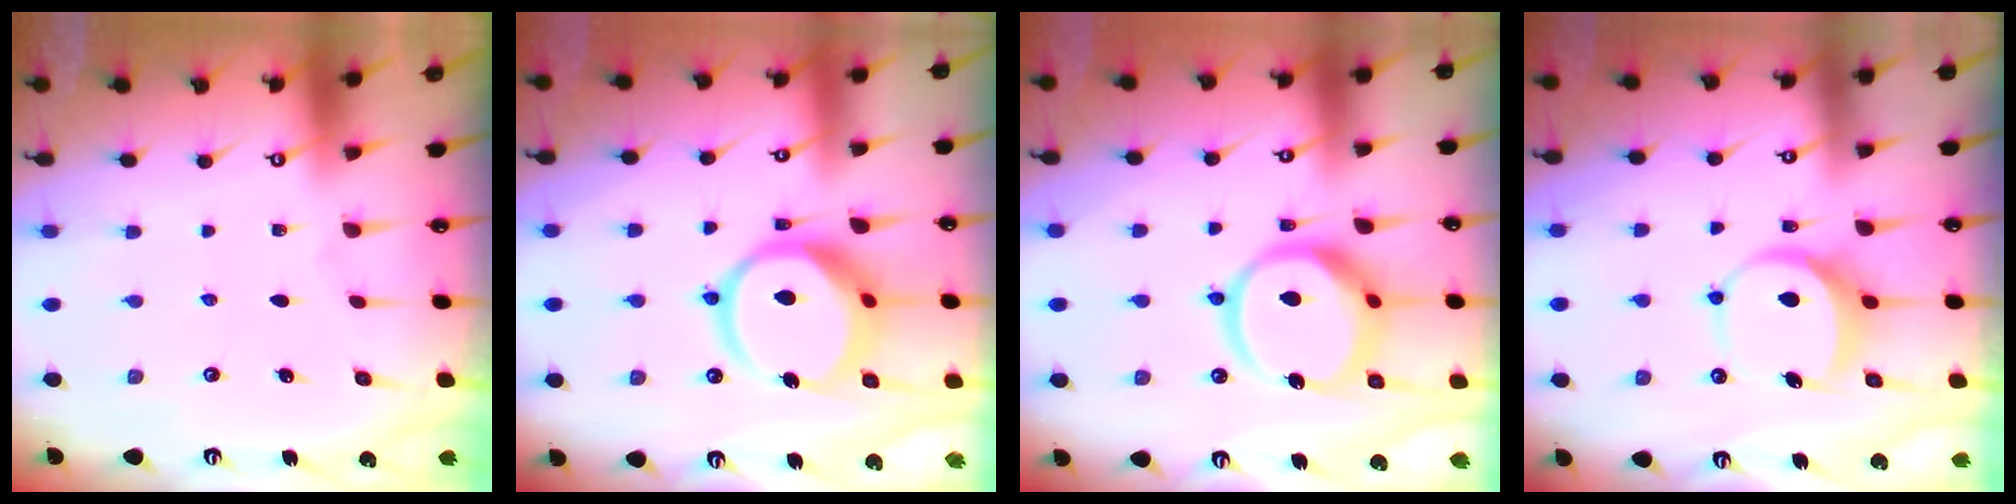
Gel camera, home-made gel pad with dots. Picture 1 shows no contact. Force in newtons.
{"total": 13.6, "press": 13.5, "slide": 1.6}
{"total": 14.7, "press": 14.6, "slide": 1.9}
{"total": 7.2, "press": 7.2, "slide": 0.5}